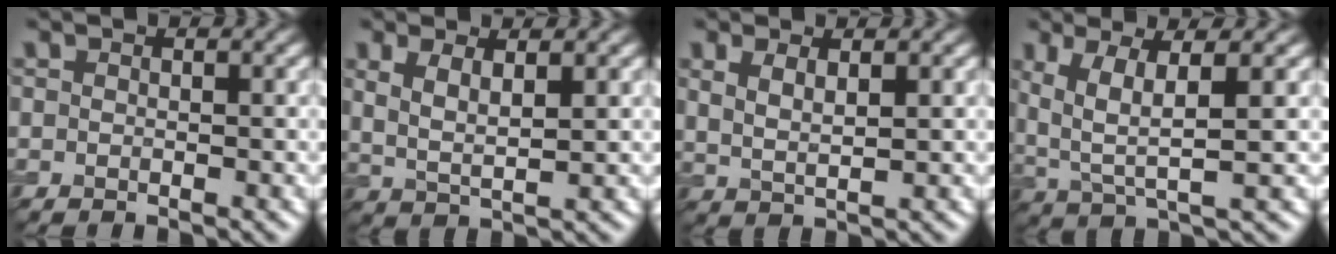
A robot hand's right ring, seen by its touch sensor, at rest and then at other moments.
{"total": 2.9, "force": [1.5, 0.9, 2.3], "torque": [-0.053, 0.000, 0.033]}
{"total": 2.3, "force": [1.4, 0.7, 1.7], "torque": [-0.033, 0.001, 0.031]}
{"total": 4.8, "force": [1.4, 1.3, 4.3], "torque": [-0.093, 0.001, 0.031]}